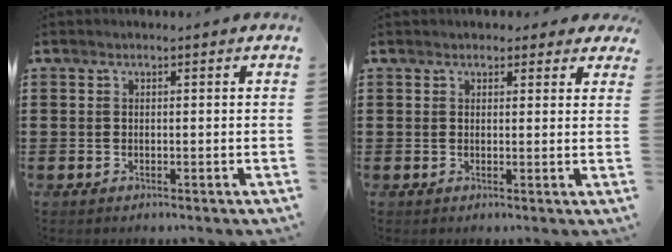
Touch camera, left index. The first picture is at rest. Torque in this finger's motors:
{"motor_torque": [2.14, 0.00, 0.54, 0.00]}